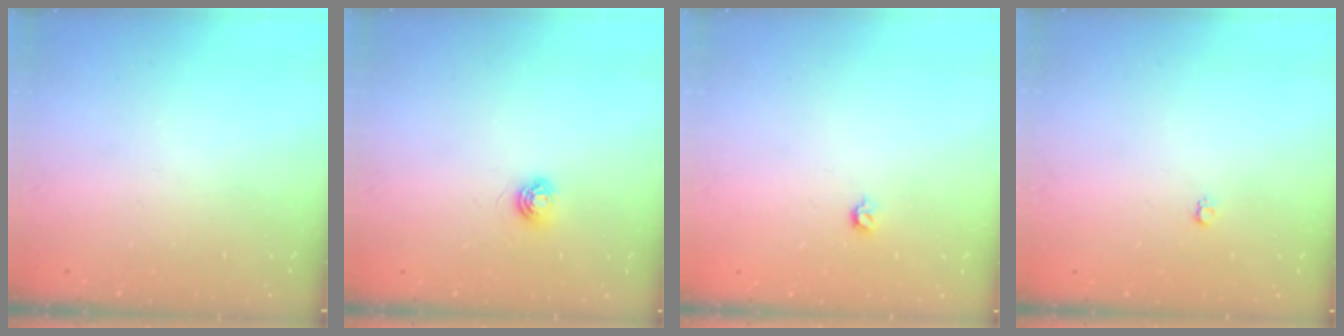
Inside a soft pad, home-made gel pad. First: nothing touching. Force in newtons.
{"total": 5.0, "press": 4.9, "slide": 0.6}
{"total": 3.9, "press": 3.8, "slide": 0.7}
{"total": 2.6, "press": 2.6, "slide": 0.4}